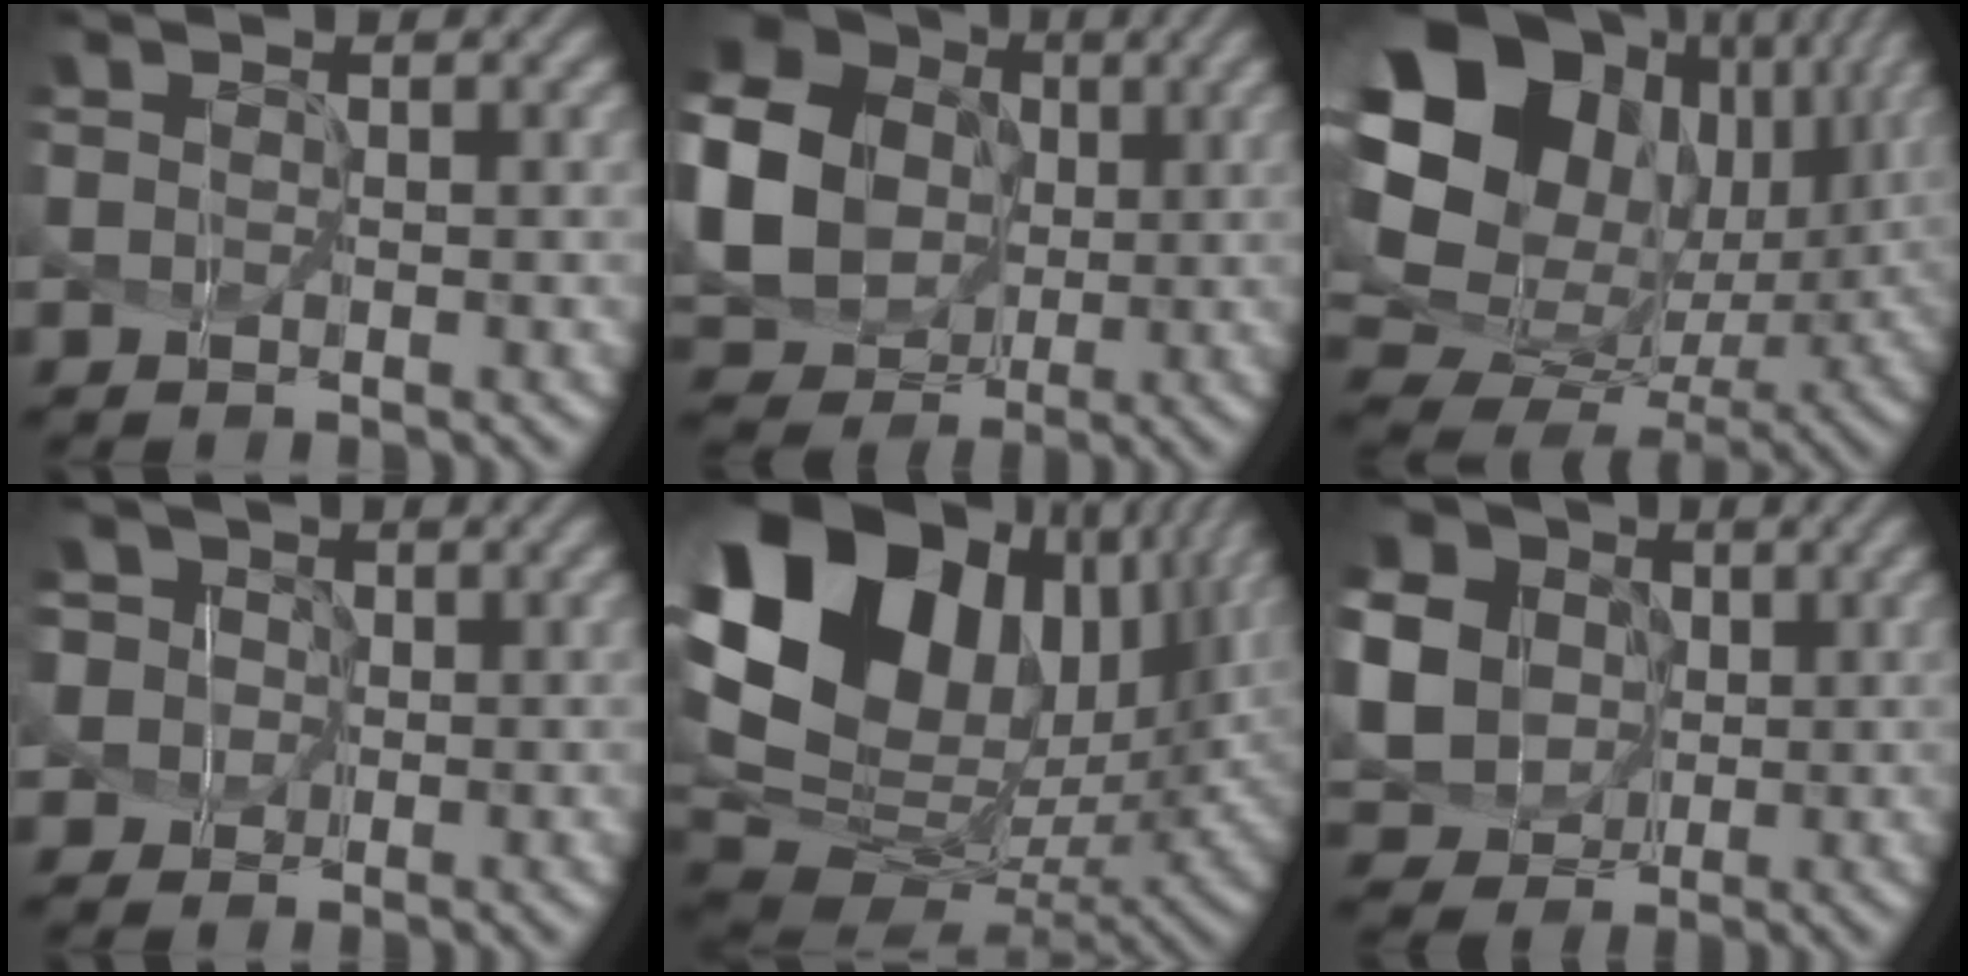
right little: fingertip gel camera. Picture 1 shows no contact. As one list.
[{"total": 18.6, "force": [2.5, 17.0, 7.0], "torque": [-0.216, 0.014, 0.009]}, {"total": 21.3, "force": [6.2, 16.7, 11.6], "torque": [-0.280, 0.029, 0.127]}, {"total": 7.2, "force": [1.9, 6.3, 3.1], "torque": [-0.062, 0.041, -0.007]}, {"total": 19.9, "force": [7.0, 12.9, 13.5], "torque": [-0.319, 0.029, 0.143]}, {"total": 13.3, "force": [1.8, 12.1, 5.3], "torque": [-0.195, 0.018, 0.017]}]